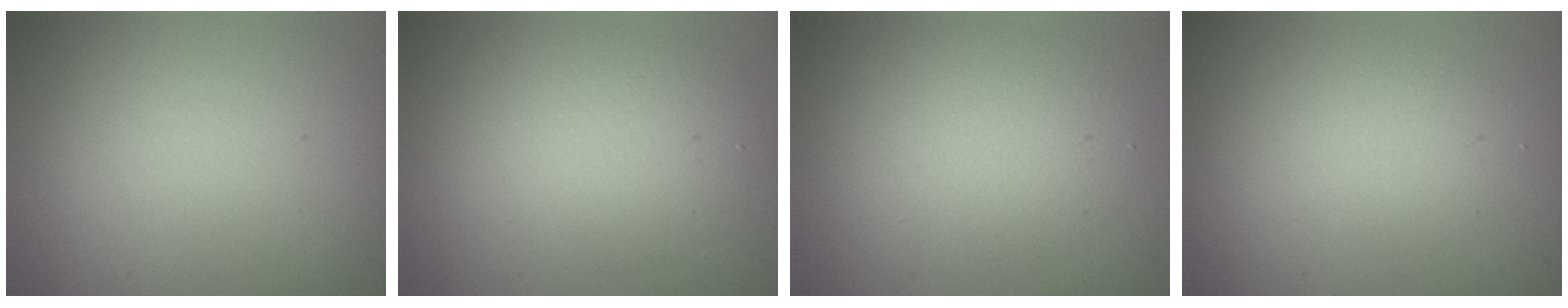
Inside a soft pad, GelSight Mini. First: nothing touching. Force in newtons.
{"total": 3.5, "press": 3.5, "slide": 0.2}
{"total": 3.2, "press": 3.2, "slide": 0.2}
{"total": 2.2, "press": 2.2, "slide": 0.0}